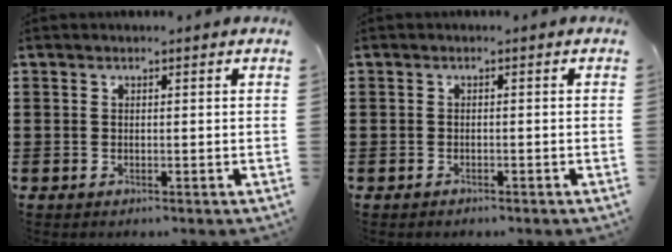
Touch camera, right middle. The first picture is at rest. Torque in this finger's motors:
{"motor_torque": [-0.07, 0.00, -0.02, -0.02]}